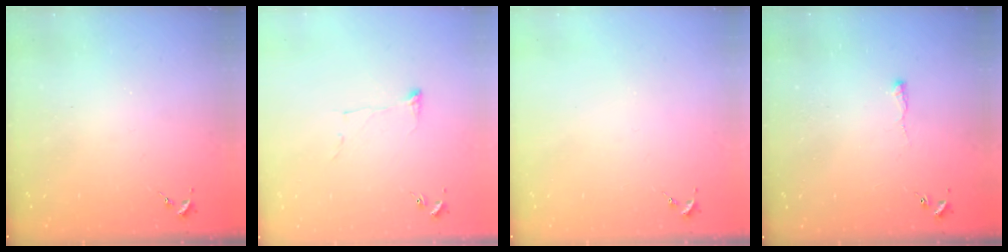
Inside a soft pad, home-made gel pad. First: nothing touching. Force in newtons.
{"total": 6.4, "press": 6.4, "slide": 0.6}
{"total": 0.0}
{"total": 2.8, "press": 2.7, "slide": 0.6}